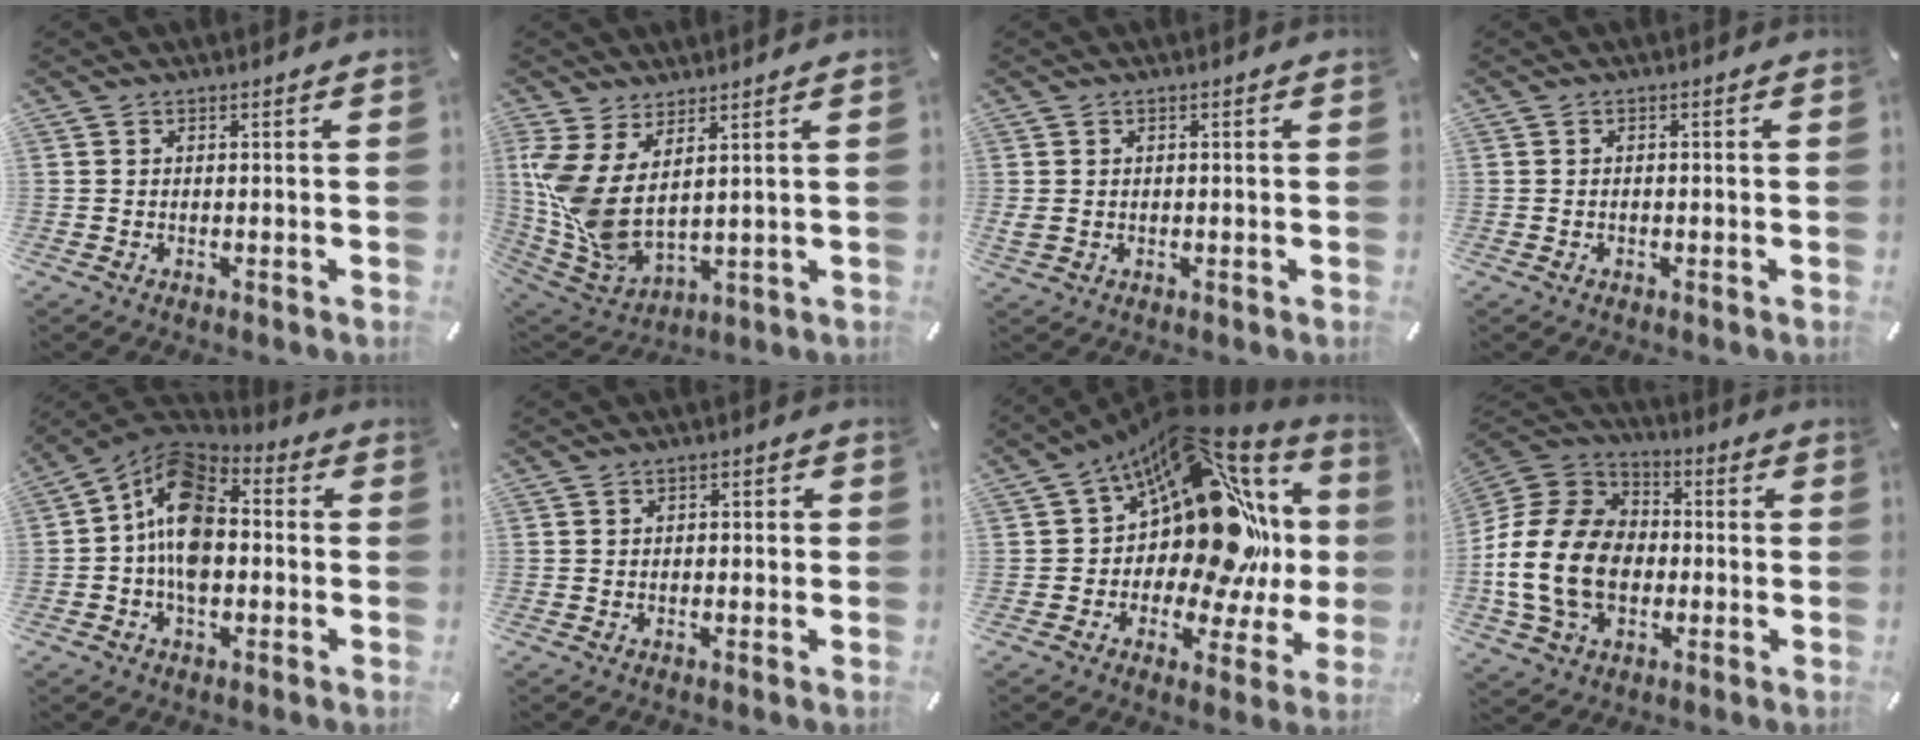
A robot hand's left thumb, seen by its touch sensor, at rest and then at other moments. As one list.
[{"total": 9.6, "force": [3.2, 5.2, 7.4], "torque": [-0.181, -0.045, 0.066]}, {"total": 1.5, "force": [0.1, 1.1, 1.0], "torque": [-0.021, 0.005, 0.001]}, {"total": 0.8, "force": [-0.3, 0.4, 0.6], "torque": [-0.012, 0.000, -0.006]}, {"total": 13.1, "force": [-1.8, 8.7, 9.7], "torque": [-0.184, 0.010, -0.036]}, {"total": 1.6, "force": [-0.6, 1.3, 0.8], "torque": [-0.015, 0.009, -0.016]}, {"total": 22.9, "force": [6.1, 14.3, 16.9], "torque": [-0.232, -0.098, 0.128]}, {"total": 18.2, "force": [-3.4, 14.1, 11.1], "torque": [-0.250, 0.027, -0.065]}]